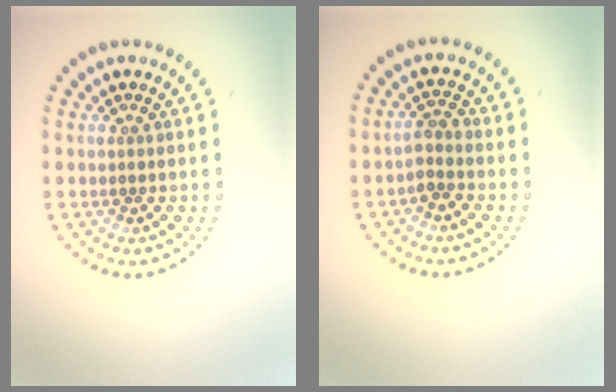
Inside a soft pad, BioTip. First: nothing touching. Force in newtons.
{"total": 1.7, "press": 1.4, "slide": 0.9}